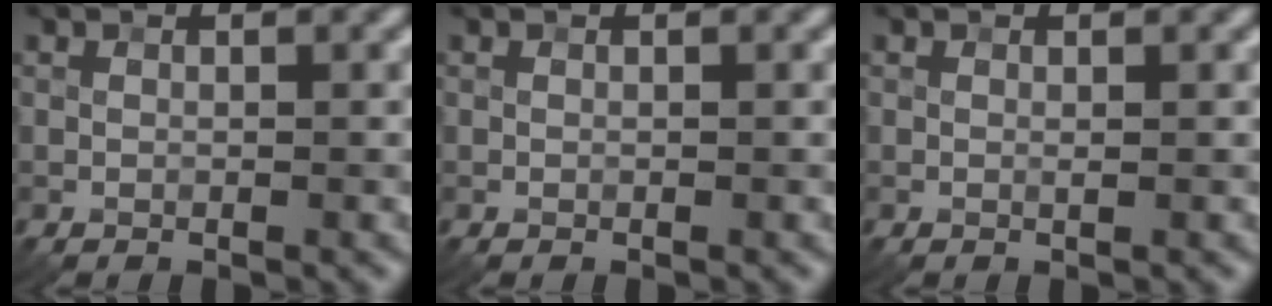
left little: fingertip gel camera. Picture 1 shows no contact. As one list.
[{"total": 0.0}, {"total": 0.0}]